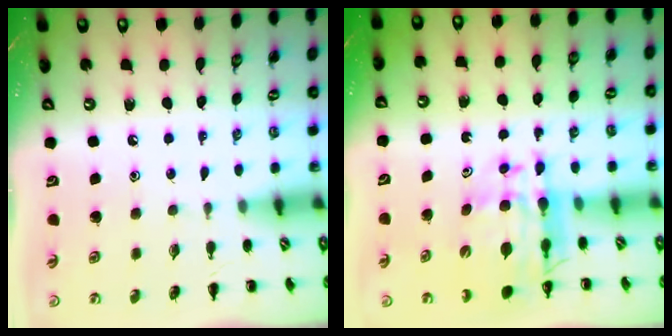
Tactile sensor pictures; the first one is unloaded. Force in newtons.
{"total": 12.4, "press": 11.8, "slide": 3.7}